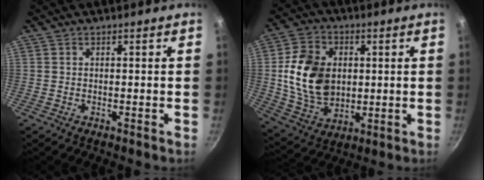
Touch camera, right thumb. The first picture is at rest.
{"total": 16.1, "force": [1.5, 12.0, 10.7], "torque": [-0.175, -0.001, 0.035]}